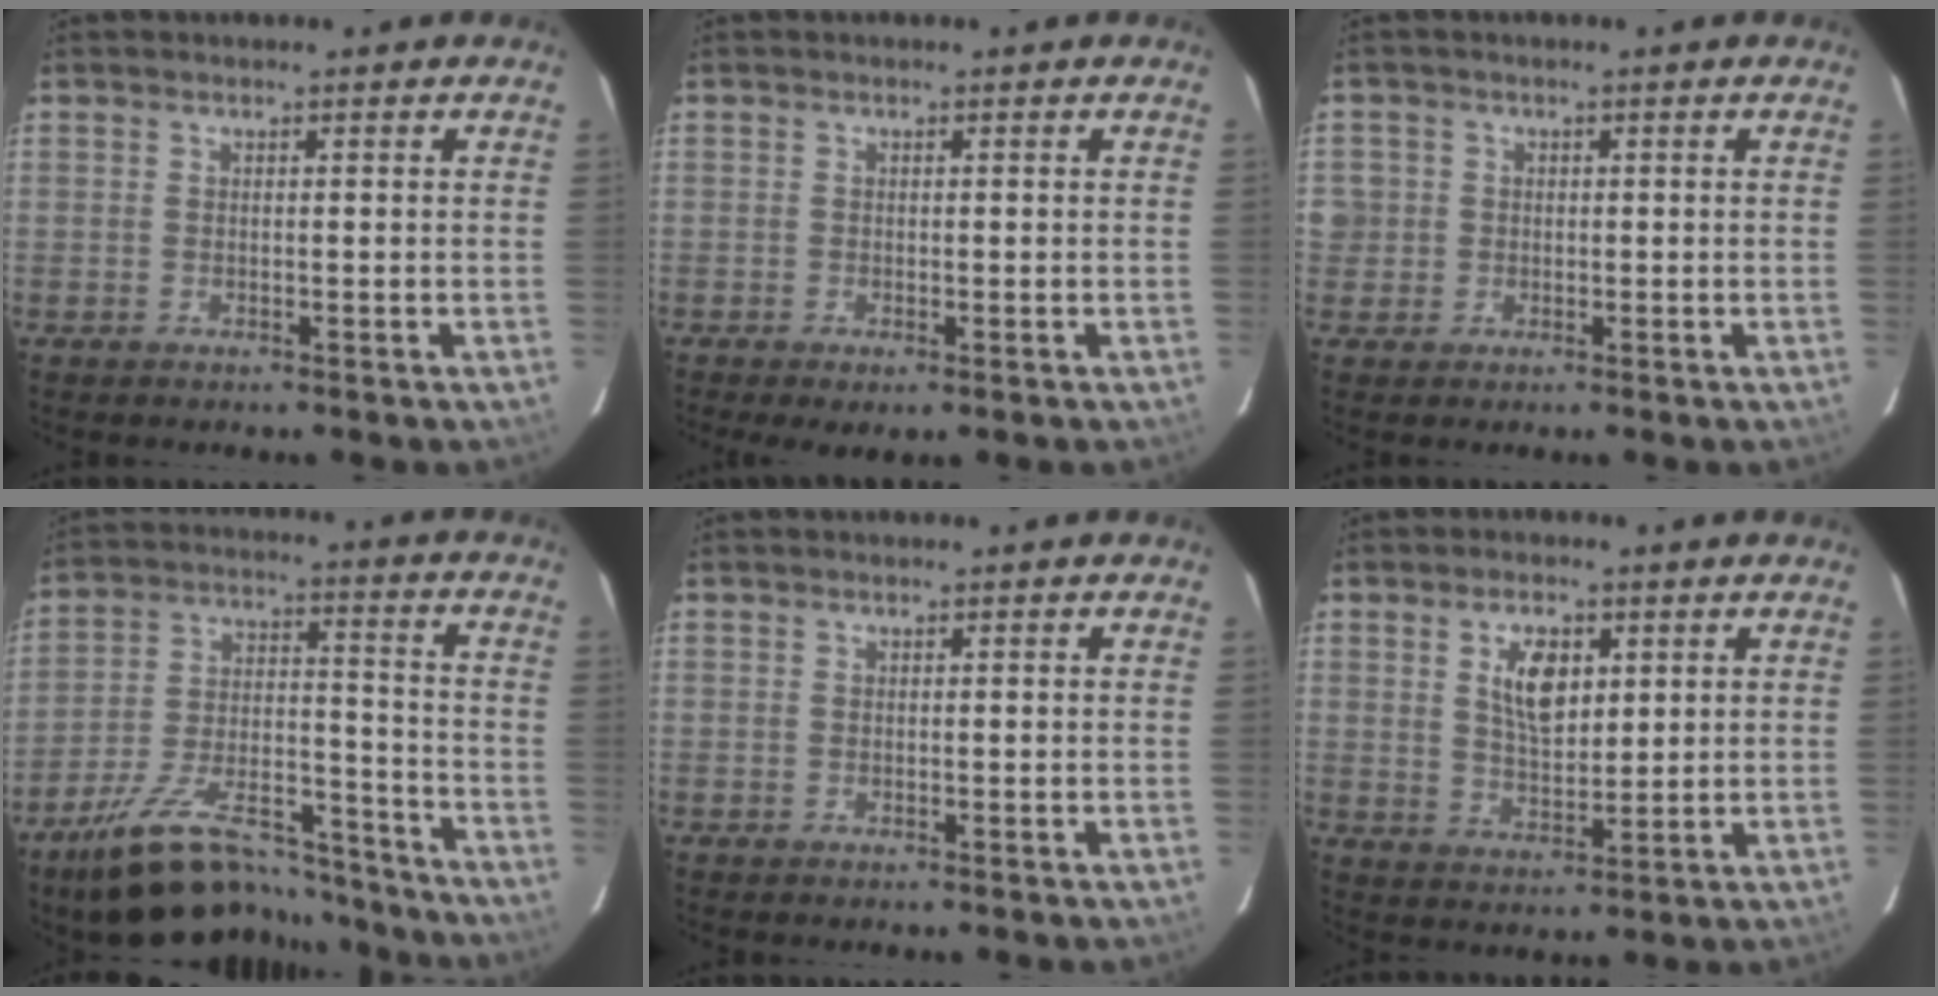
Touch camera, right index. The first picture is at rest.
{"total": 2.2, "force": [-1.0, 0.5, 2.0], "torque": [-0.038, -0.010, -0.011]}
{"total": 3.4, "force": [-0.3, 3.3, 0.3], "torque": [0.004, 0.016, -0.001]}
{"total": 21.6, "force": [-17.5, 7.5, 10.2], "torque": [-0.183, 0.011, -0.258]}
{"total": 0.0}
{"total": 7.2, "force": [2.5, 3.7, 5.7], "torque": [-0.100, 0.004, 0.051]}